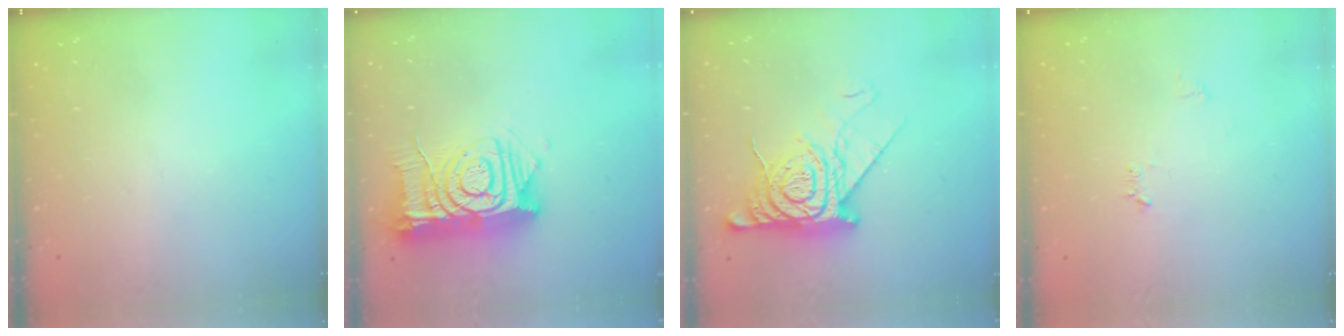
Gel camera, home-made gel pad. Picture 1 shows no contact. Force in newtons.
{"total": 17.1, "press": 17.0, "slide": 1.9}
{"total": 15.0, "press": 15.0, "slide": 1.3}
{"total": 4.9, "press": 4.9, "slide": 0.5}